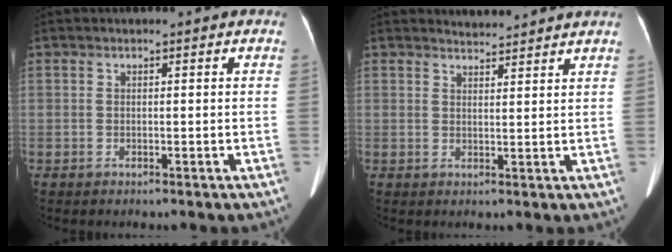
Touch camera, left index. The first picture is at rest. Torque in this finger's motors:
{"motor_torque": [0.09, -1.59, -0.02, 0.00]}